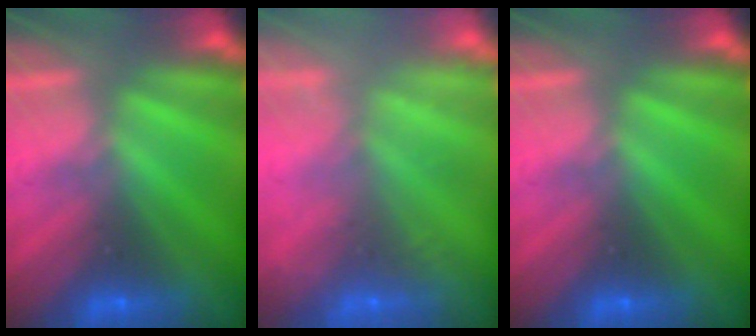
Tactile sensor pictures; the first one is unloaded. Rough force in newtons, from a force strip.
{"total": 5.6}
{"total": 0.0}